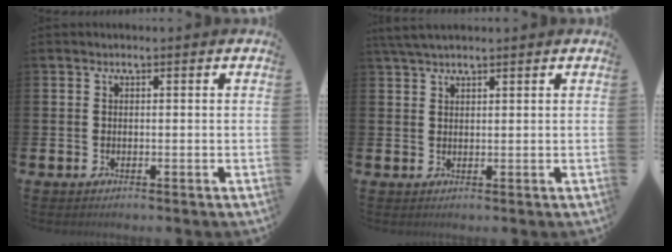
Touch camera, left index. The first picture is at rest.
{"total": 3.1, "force": [2.7, 0.7, 1.4], "torque": [-0.029, 0.000, 0.049]}